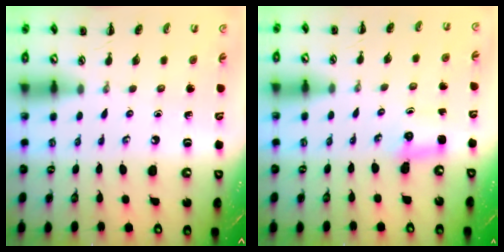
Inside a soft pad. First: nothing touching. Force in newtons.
{"total": 2.6, "press": 2.5, "slide": 0.7}